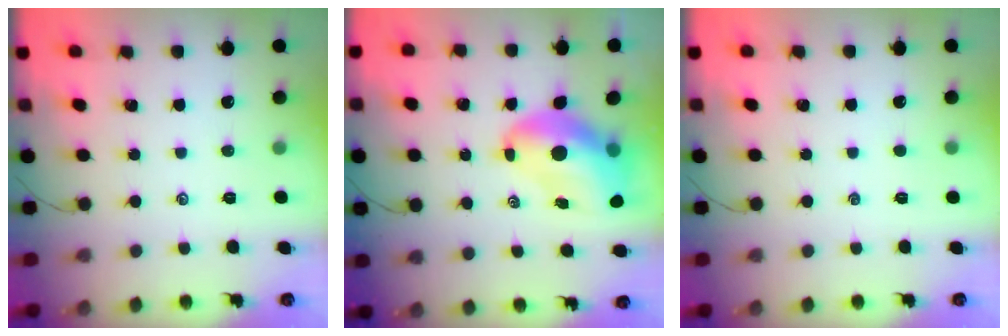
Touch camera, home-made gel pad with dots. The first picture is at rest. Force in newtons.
{"total": 11.8, "press": 11.3, "slide": 3.4}
{"total": 0.0}